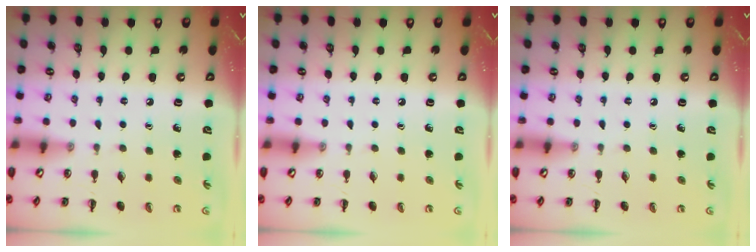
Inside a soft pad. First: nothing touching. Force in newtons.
{"total": 0.0}
{"total": 0.0}